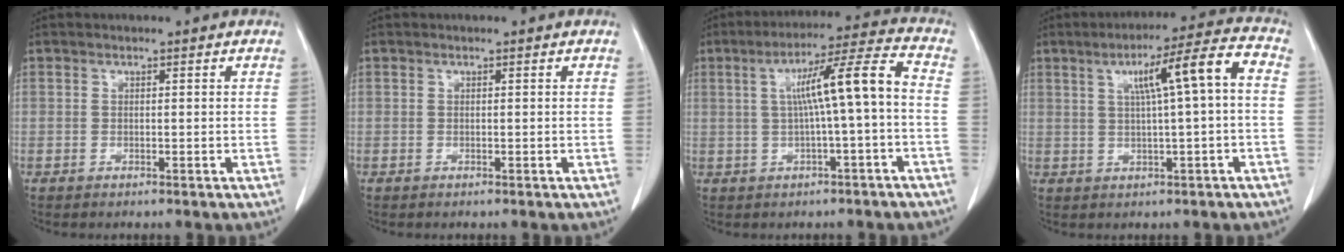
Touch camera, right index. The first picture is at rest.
{"total": 0.0}
{"total": 9.8, "force": [-0.1, -0.3, 9.8], "torque": [-0.157, 0.025, -0.001]}
{"total": 9.2, "force": [1.4, 0.0, 9.1], "torque": [-0.141, 0.019, 0.022]}